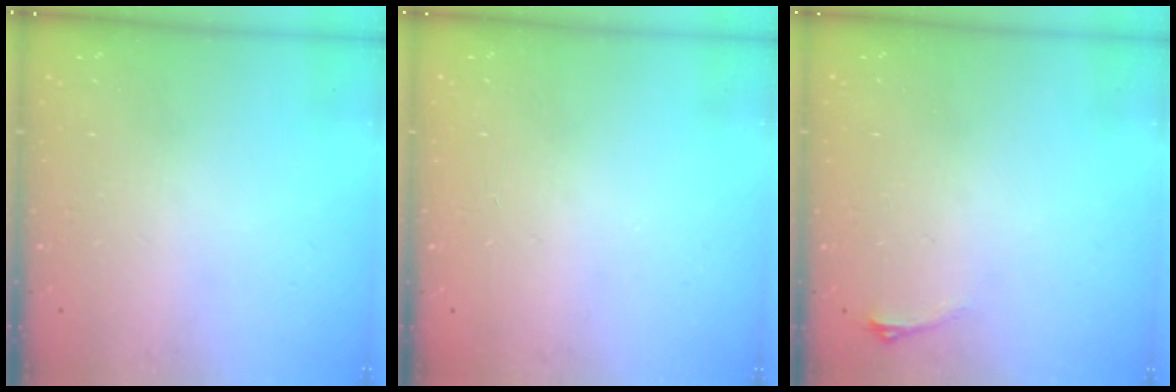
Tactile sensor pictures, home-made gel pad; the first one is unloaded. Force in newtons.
{"total": 0.0}
{"total": 2.9, "press": 2.6, "slide": 1.5}